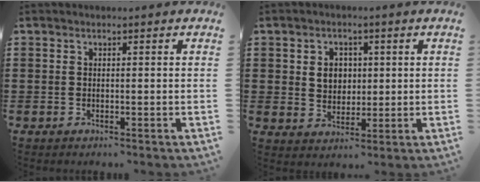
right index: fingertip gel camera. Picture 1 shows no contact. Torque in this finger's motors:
{"motor_torque": [0.63, 0.38, 0.35, 0.05]}